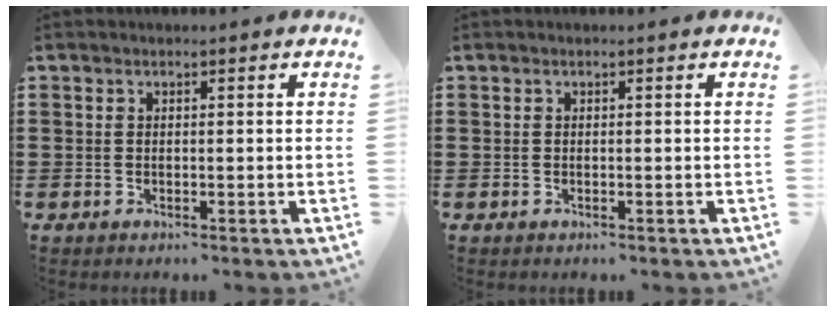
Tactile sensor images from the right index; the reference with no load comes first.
{"total": 0.0}